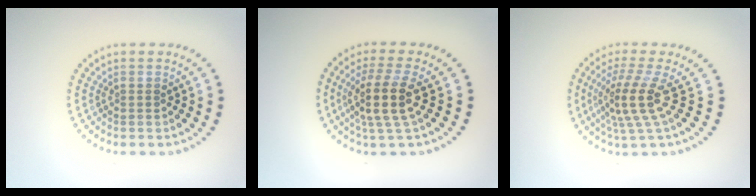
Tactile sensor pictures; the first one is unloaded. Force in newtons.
{"total": 4.1, "press": 3.3, "slide": 2.4}
{"total": 4.1, "press": 2.9, "slide": 2.9}